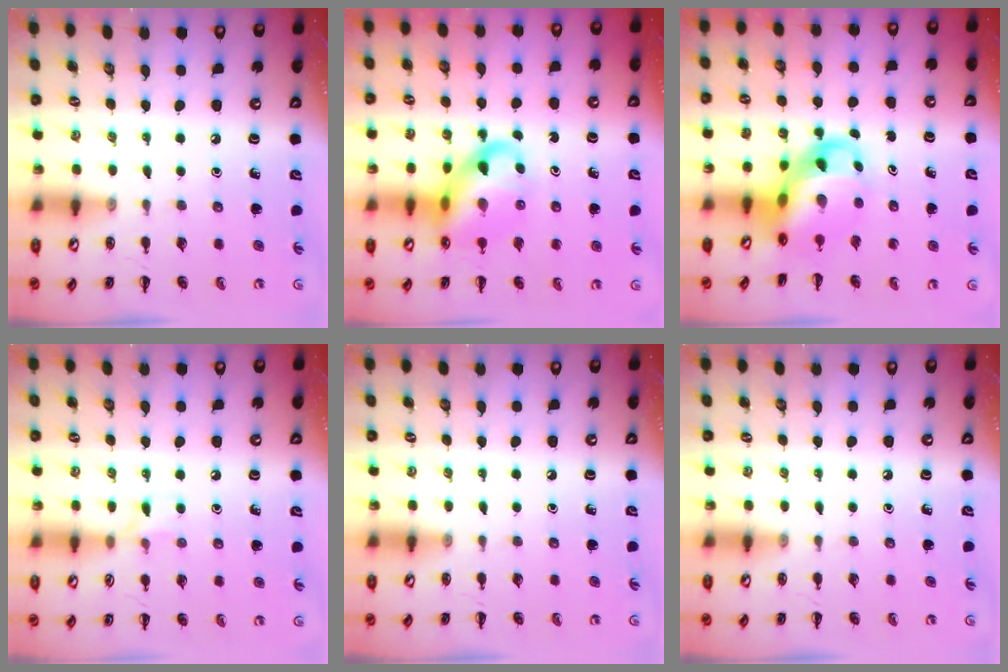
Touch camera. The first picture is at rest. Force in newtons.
{"total": 13.8, "press": 13.3, "slide": 3.6}
{"total": 7.4, "press": 7.1, "slide": 2.1}
{"total": 4.8, "press": 4.5, "slide": 1.7}
{"total": 0.0}
{"total": 0.0}